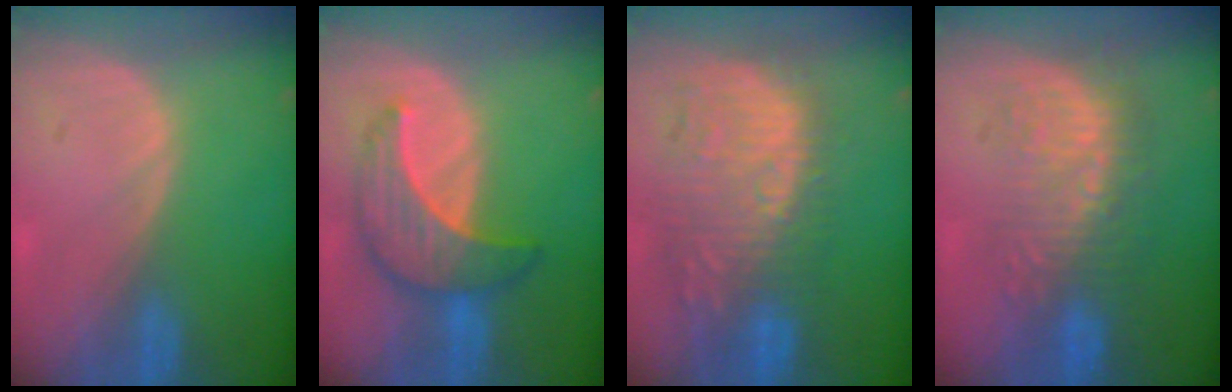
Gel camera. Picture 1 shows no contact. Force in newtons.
{"total": 7.7, "press": 7.7, "slide": 0.4}
{"total": 11.8, "press": 11.2, "slide": 3.9}
{"total": 8.8, "press": 8.6, "slide": 1.7}